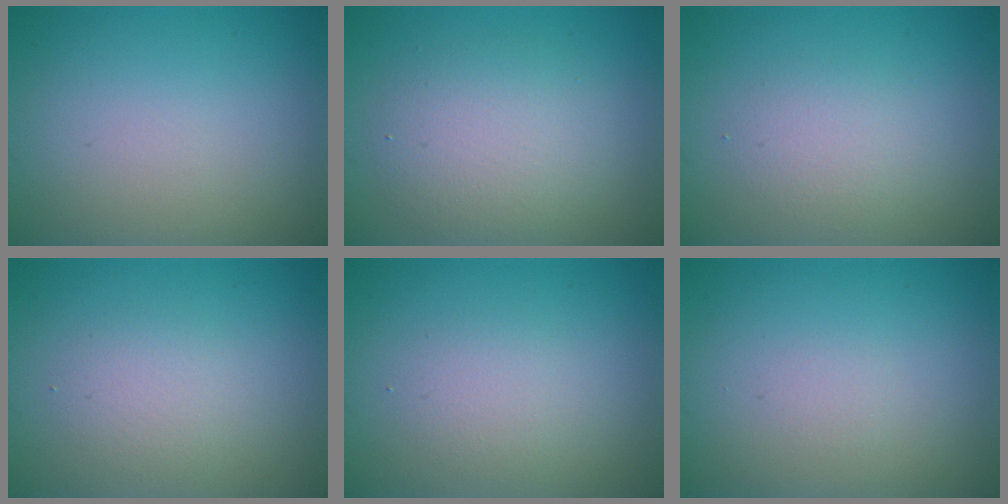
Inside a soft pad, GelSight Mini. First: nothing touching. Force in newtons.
{"total": 2.5, "press": 2.5, "slide": 0.4}
{"total": 2.0, "press": 2.0, "slide": 0.1}
{"total": 2.0, "press": 2.0, "slide": 0.2}
{"total": 1.8, "press": 1.8, "slide": 0.1}
{"total": 0.5, "press": 0.5, "slide": 0.0}